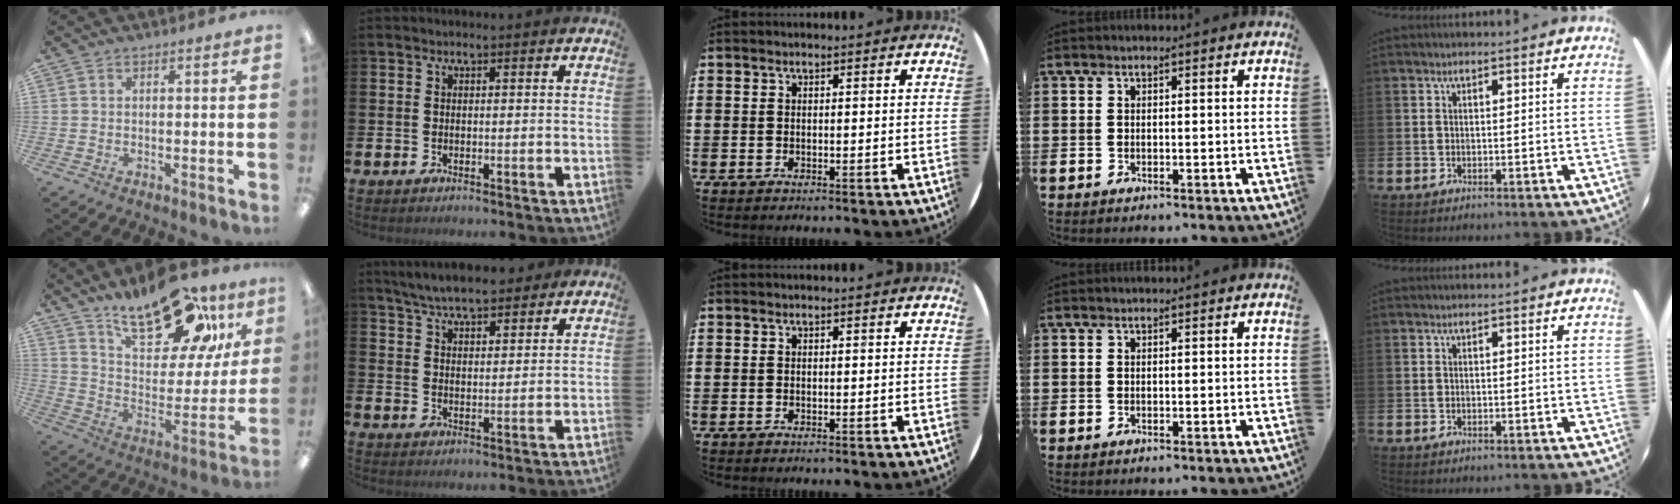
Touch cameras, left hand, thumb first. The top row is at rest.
{"thumb": {"total": 22.6, "force": [16.3, 9.9, 12.1], "torque": [-0.185, -0.095, 0.280]}, "index": {"total": 6.0, "force": [5.7, 1.1, 1.4], "torque": [-0.043, -0.020, 0.104]}}